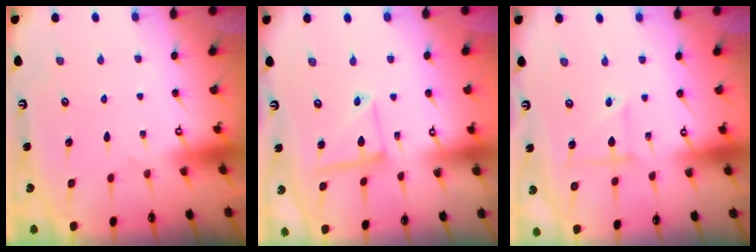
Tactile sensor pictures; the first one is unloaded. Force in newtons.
{"total": 10.1, "press": 10.1, "slide": 1.0}
{"total": 4.5, "press": 4.4, "slide": 0.7}